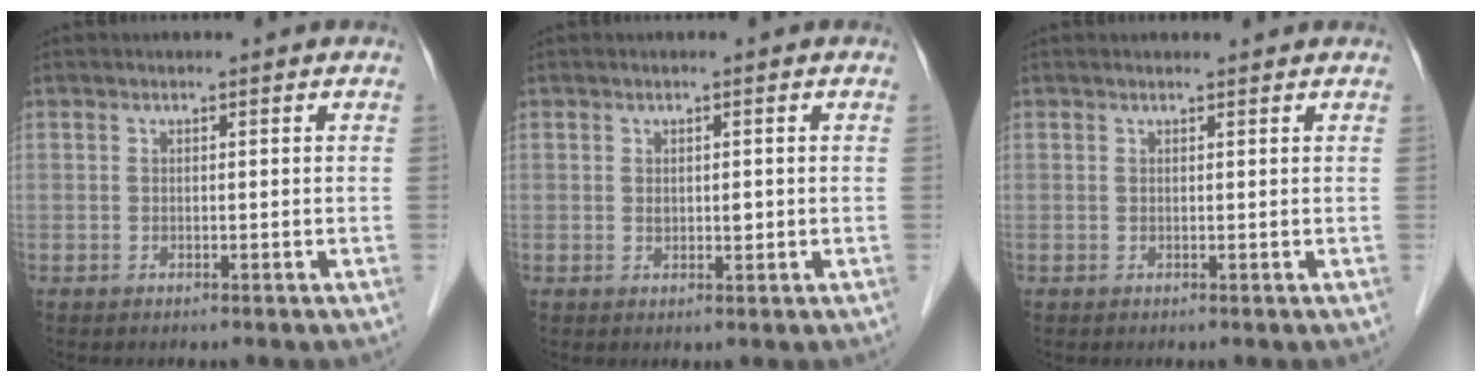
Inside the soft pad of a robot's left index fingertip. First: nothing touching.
{"total": 1.4, "force": [0.2, 0.8, 1.1], "torque": [-0.016, -0.001, 0.004]}
{"total": 2.3, "force": [2.2, 0.3, 0.6], "torque": [-0.012, 0.016, 0.027]}